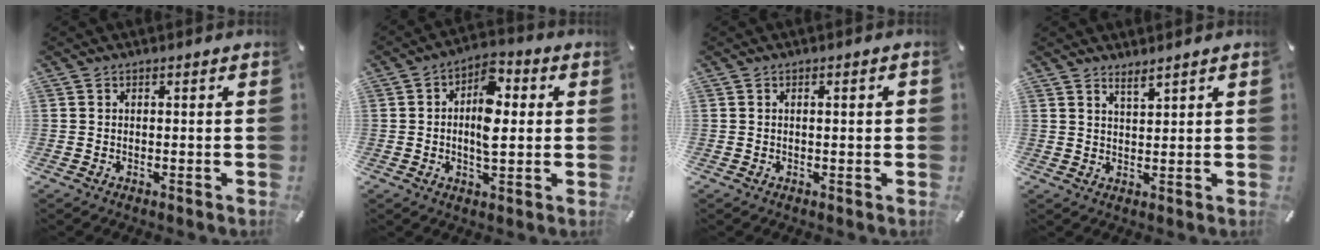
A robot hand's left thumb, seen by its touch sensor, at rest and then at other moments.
{"total": 9.9, "force": [0.8, 5.3, 8.3], "torque": [-0.135, -0.003, 0.009]}
{"total": 2.1, "force": [0.2, 0.5, 2.0], "torque": [-0.036, 0.002, 0.002]}
{"total": 2.7, "force": [2.5, 0.2, 1.0], "torque": [-0.023, -0.012, 0.045]}